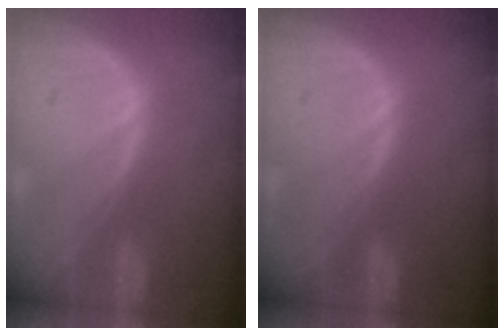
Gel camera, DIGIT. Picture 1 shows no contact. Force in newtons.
{"total": 0.0}